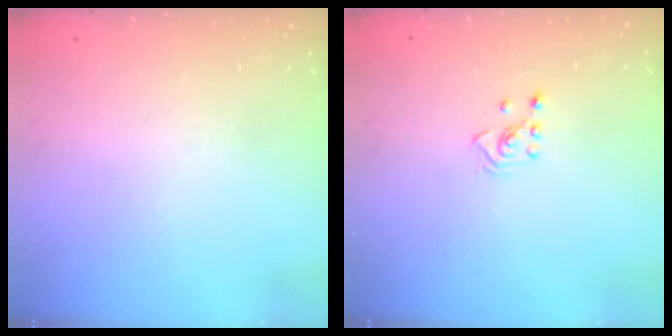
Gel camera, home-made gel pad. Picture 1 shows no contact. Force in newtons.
{"total": 2.3, "press": 2.2, "slide": 0.8}